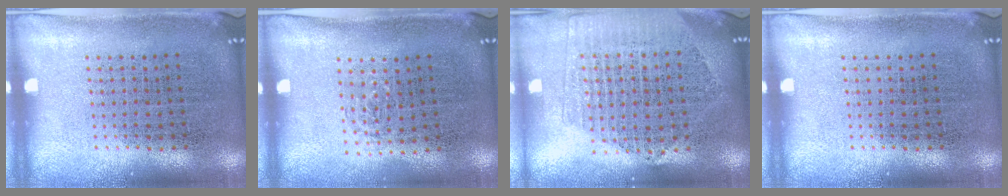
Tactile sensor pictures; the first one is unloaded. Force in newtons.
{"total": 0.6, "press": 0.5, "slide": 0.3}
{"total": 2.1, "press": 1.9, "slide": 0.8}
{"total": 0.0}